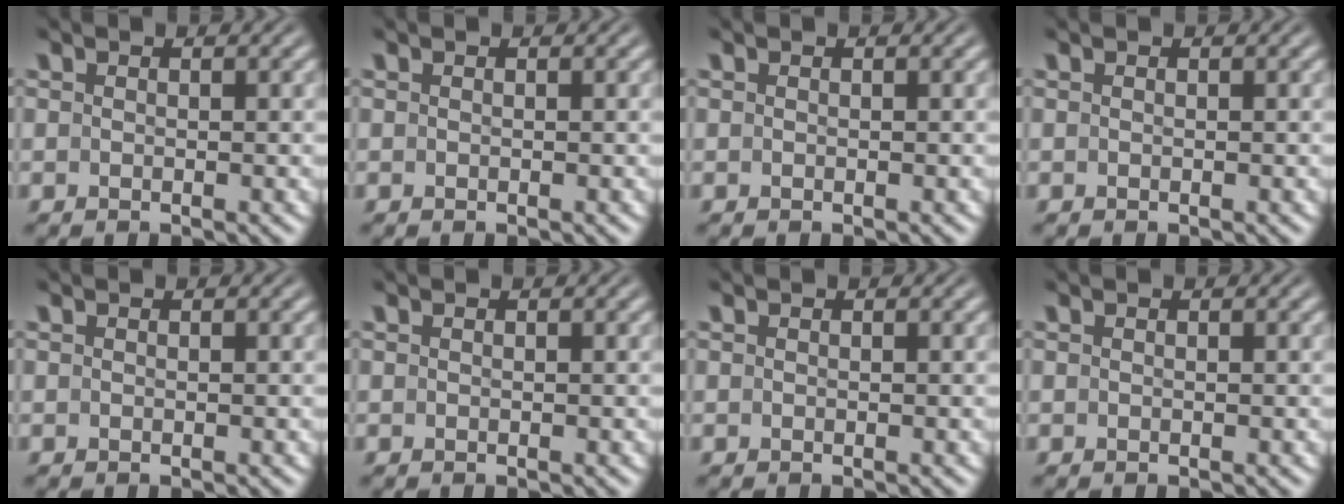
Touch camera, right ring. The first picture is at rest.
{"total": 0.0}
{"total": 0.0}
{"total": 0.0}
{"total": 0.0}
{"total": 0.0}
{"total": 0.0}
{"total": 0.0}